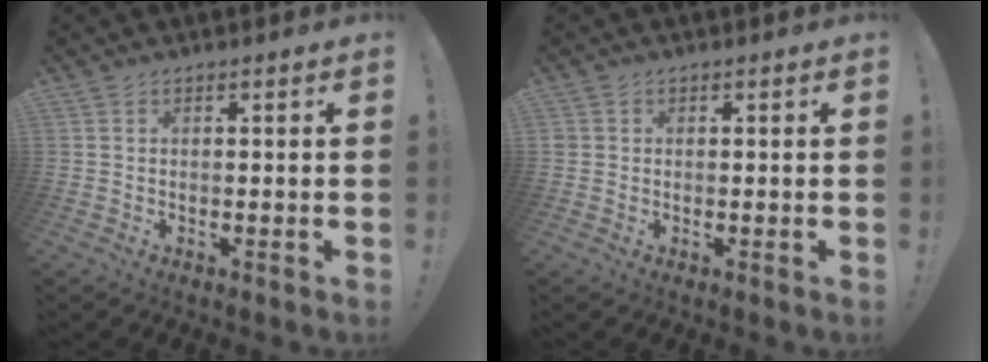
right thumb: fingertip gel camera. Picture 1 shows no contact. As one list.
[{"total": 1.1, "force": [0.3, 1.1, 0.2], "torque": [-0.006, 0.001, 0.007]}]